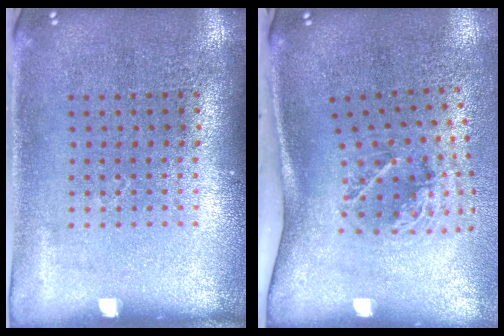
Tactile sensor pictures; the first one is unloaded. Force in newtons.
{"total": 2.1, "press": 1.3, "slide": 1.7}